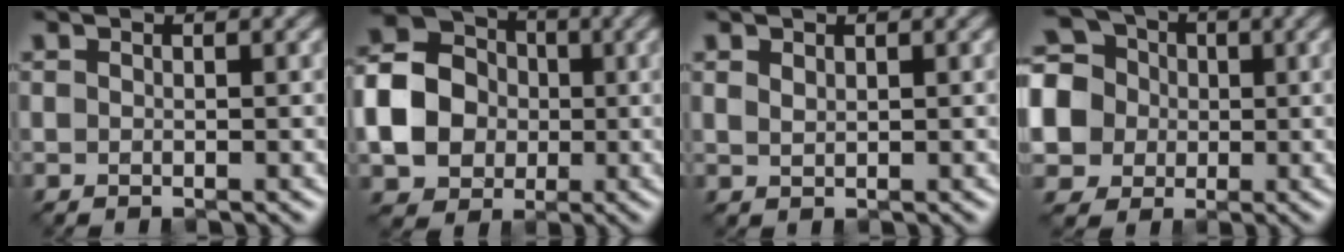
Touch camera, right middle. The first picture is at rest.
{"total": 8.7, "force": [-0.8, 7.4, 4.5], "torque": [-0.102, -0.004, -0.027]}
{"total": 0.9, "force": [0.6, 0.5, 0.5], "torque": [-0.013, -0.001, 0.015]}
{"total": 10.0, "force": [0.3, 9.3, 3.6], "torque": [-0.114, 0.030, -0.024]}